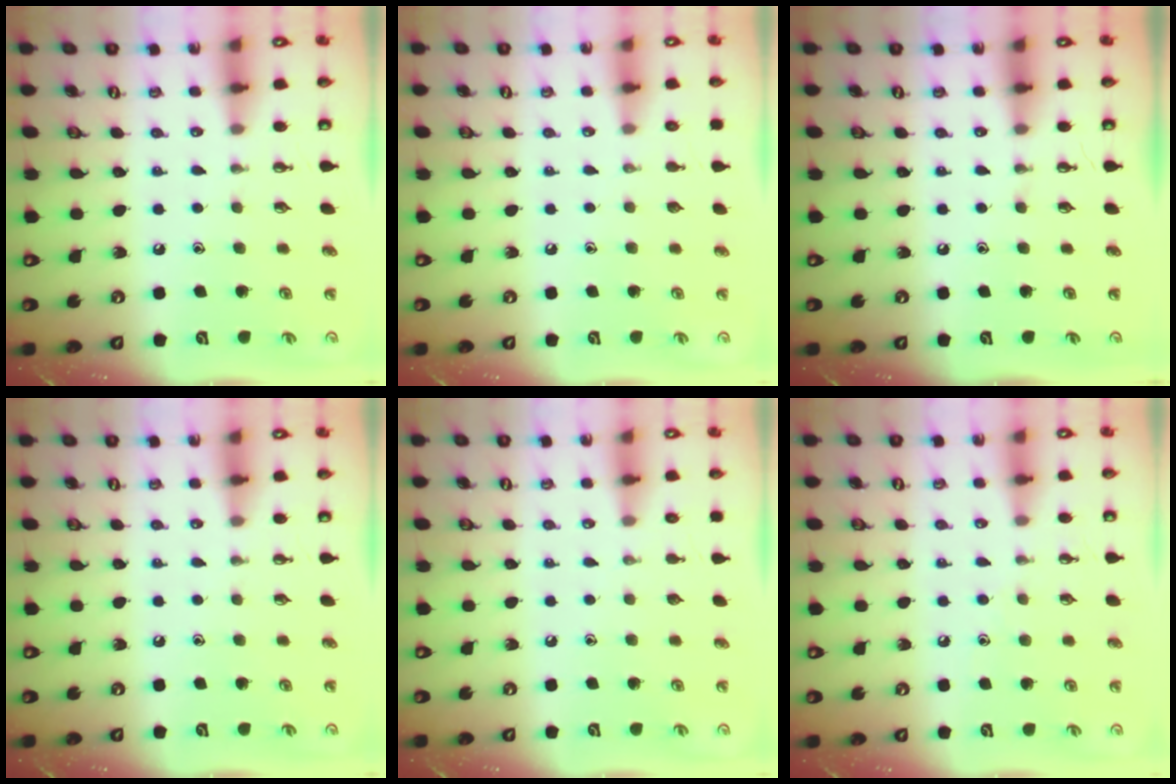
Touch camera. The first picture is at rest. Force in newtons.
{"total": 0.0}
{"total": 0.0}
{"total": 0.0}
{"total": 0.0}
{"total": 5.6, "press": 5.6, "slide": 0.5}